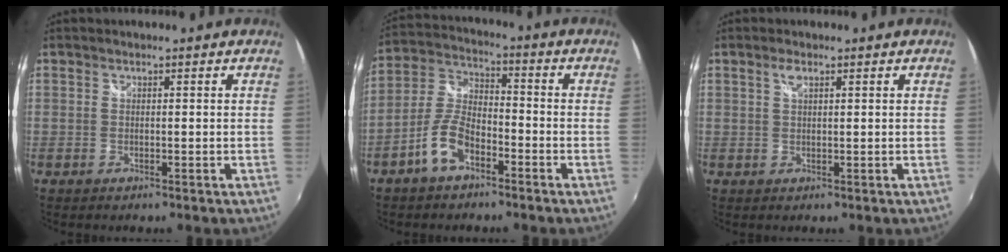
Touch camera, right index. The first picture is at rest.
{"total": 8.6, "force": [-5.0, 4.0, 5.7], "torque": [-0.131, 0.014, -0.096]}
{"total": 1.7, "force": [0.9, 0.6, 1.3], "torque": [-0.025, 0.003, 0.014]}